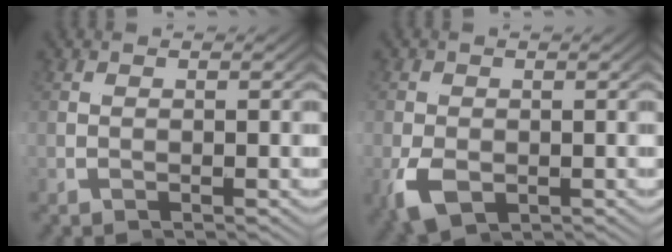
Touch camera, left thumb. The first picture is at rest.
{"total": 4.2, "force": [-1.7, 3.1, 2.2], "torque": [-0.054, -0.025, -0.017]}